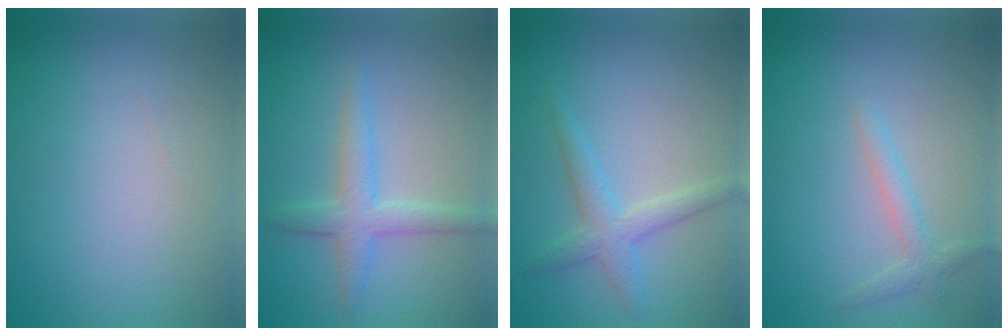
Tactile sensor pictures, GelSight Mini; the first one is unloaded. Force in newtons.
{"total": 2.9, "press": 2.9, "slide": 0.1}
{"total": 2.6, "press": 2.6, "slide": 0.0}
{"total": 1.6, "press": 1.6, "slide": 0.1}